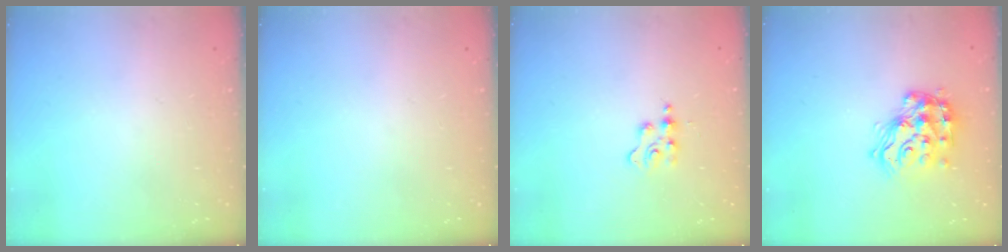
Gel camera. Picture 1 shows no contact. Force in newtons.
{"total": 0.0}
{"total": 2.1, "press": 2.1, "slide": 0.4}
{"total": 16.6, "press": 16.5, "slide": 1.2}